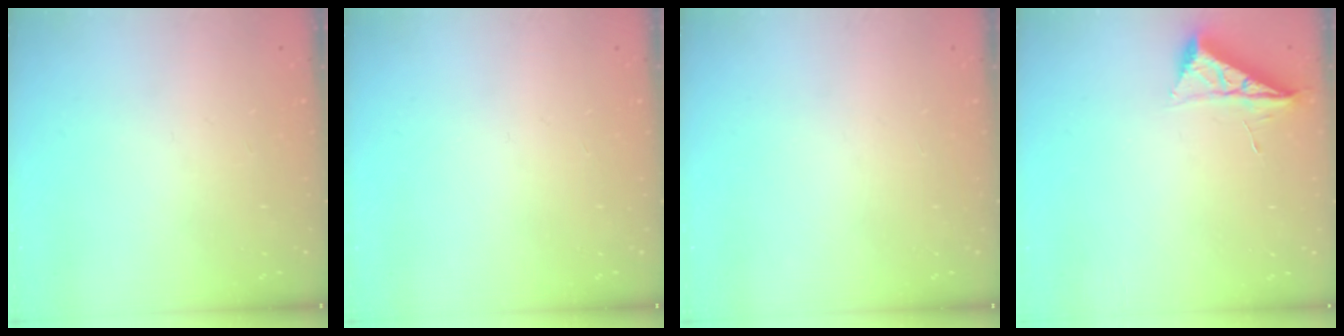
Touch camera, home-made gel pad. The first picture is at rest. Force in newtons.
{"total": 0.0}
{"total": 0.0}
{"total": 6.8, "press": 6.7, "slide": 0.7}